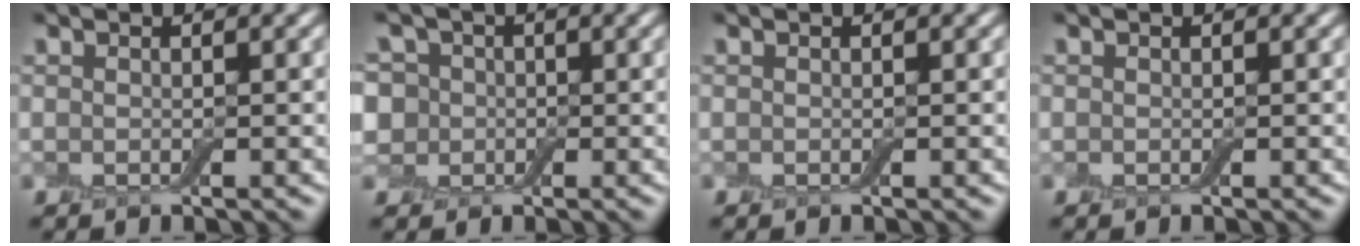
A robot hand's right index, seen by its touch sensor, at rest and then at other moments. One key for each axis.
{"total": 6.8, "fx": 2.0, "fy": 5.6, "fz": 3.3, "tx": -0.052, "ty": 0.032, "tz": -0.008}
{"total": 0.0}
{"total": 0.0}